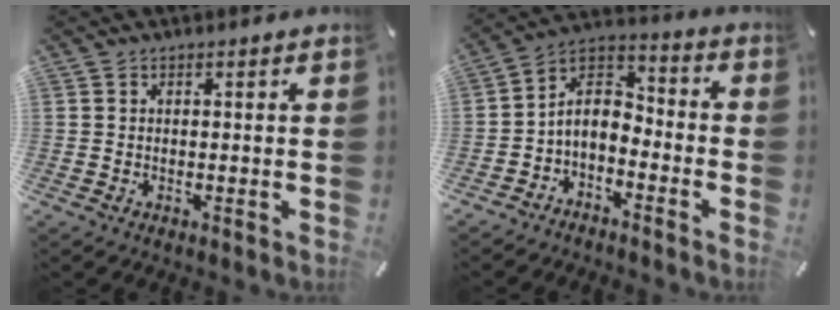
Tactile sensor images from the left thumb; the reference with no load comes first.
{"total": 7.0, "force": [-2.8, 4.9, 4.1], "torque": [-0.087, 0.010, -0.054]}